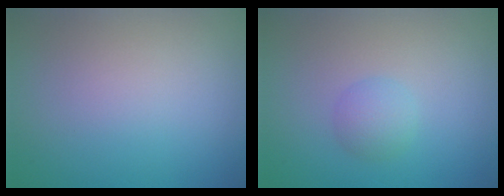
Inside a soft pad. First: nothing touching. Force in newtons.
{"total": 1.8, "press": 1.8, "slide": 0.2}